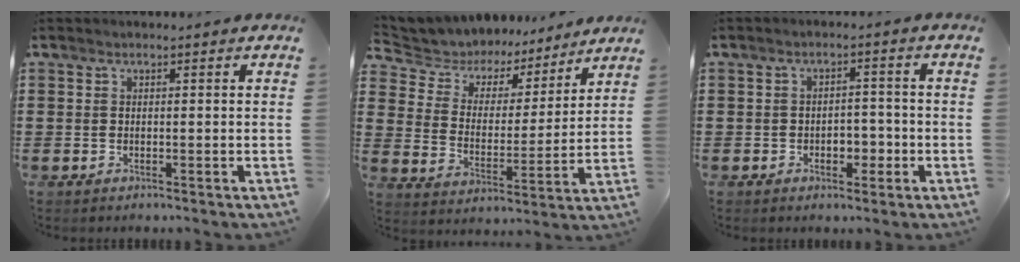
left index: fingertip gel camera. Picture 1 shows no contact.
{"total": 5.2, "force": [4.6, 2.6, 0.3], "torque": [-0.043, -0.034, 0.074]}
{"total": 3.3, "force": [-1.3, 2.1, 2.2], "torque": [-0.037, 0.000, -0.030]}